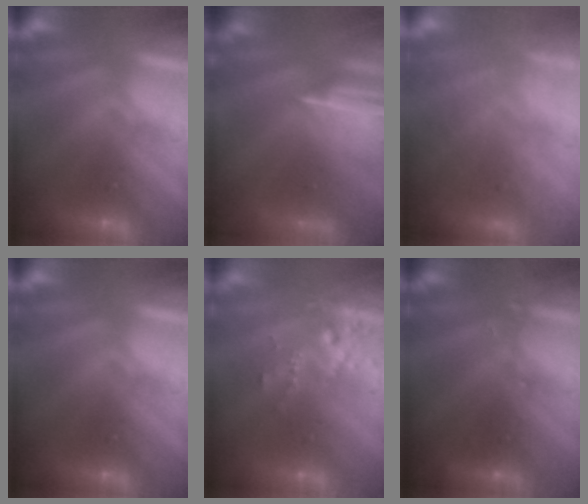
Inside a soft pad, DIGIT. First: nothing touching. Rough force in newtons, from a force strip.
{"total": 5.5}
{"total": 6.9}
{"total": 0.0}
{"total": 2.6}
{"total": 2.4}